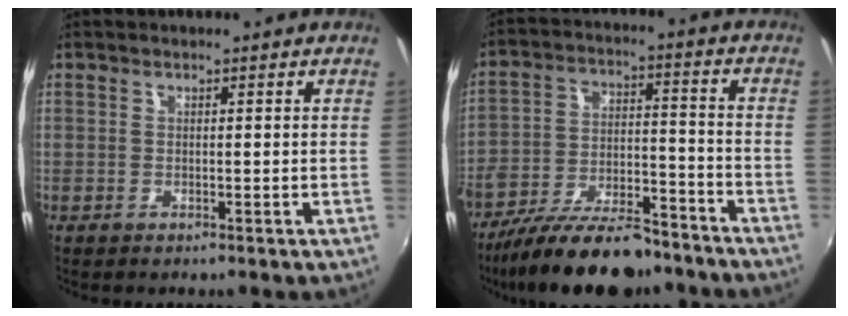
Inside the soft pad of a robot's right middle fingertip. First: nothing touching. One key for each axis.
{"total": 19.0, "fx": -15.0, "fy": 5.9, "fz": 10.1, "tx": -0.184, "ty": -0.020, "tz": -0.233}